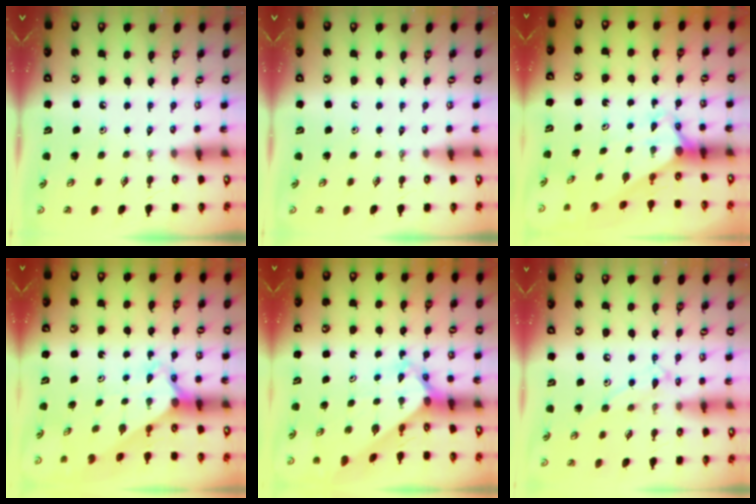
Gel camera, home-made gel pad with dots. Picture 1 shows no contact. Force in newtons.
{"total": 0.0}
{"total": 2.7, "press": 2.7, "slide": 0.0}
{"total": 2.5, "press": 2.5, "slide": 0.2}
{"total": 2.7, "press": 2.7, "slide": 0.2}
{"total": 9.9, "press": 9.9, "slide": 0.8}